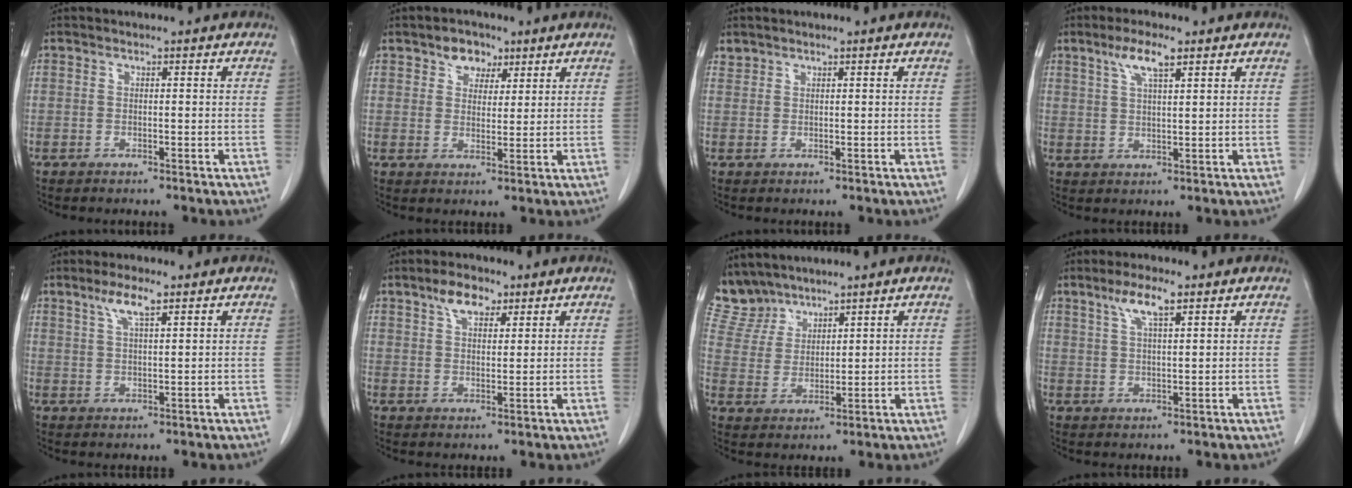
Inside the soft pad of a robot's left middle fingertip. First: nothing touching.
{"total": 4.3, "force": [2.6, 3.0, 1.7], "torque": [-0.023, 0.010, 0.043]}
{"total": 0.9, "force": [0.9, 0.3, -0.1], "torque": [0.003, 0.004, 0.018]}
{"total": 5.2, "force": [3.1, 0.9, 4.1], "torque": [-0.082, 0.007, 0.058]}
{"total": 4.3, "force": [2.7, 0.7, 3.3], "torque": [-0.068, 0.005, 0.052]}
{"total": 5.1, "force": [3.1, 2.4, 3.2], "torque": [-0.059, 0.011, 0.057]}
{"total": 6.2, "force": [5.8, 2.2, -0.3], "torque": [-0.004, 0.006, 0.134]}
{"total": 5.2, "force": [3.1, 0.9, 4.1], "torque": [-0.082, 0.007, 0.058]}